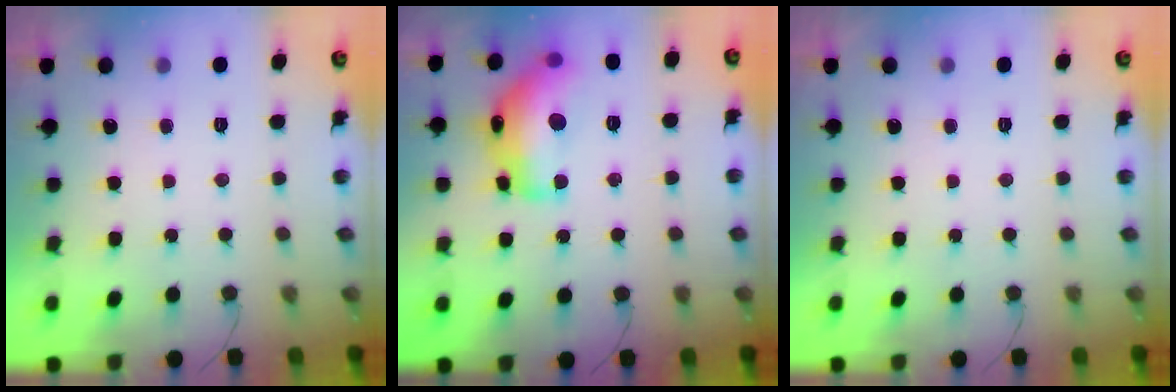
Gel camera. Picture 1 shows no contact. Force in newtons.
{"total": 20.0, "press": 20.0, "slide": 1.1}
{"total": 0.0}